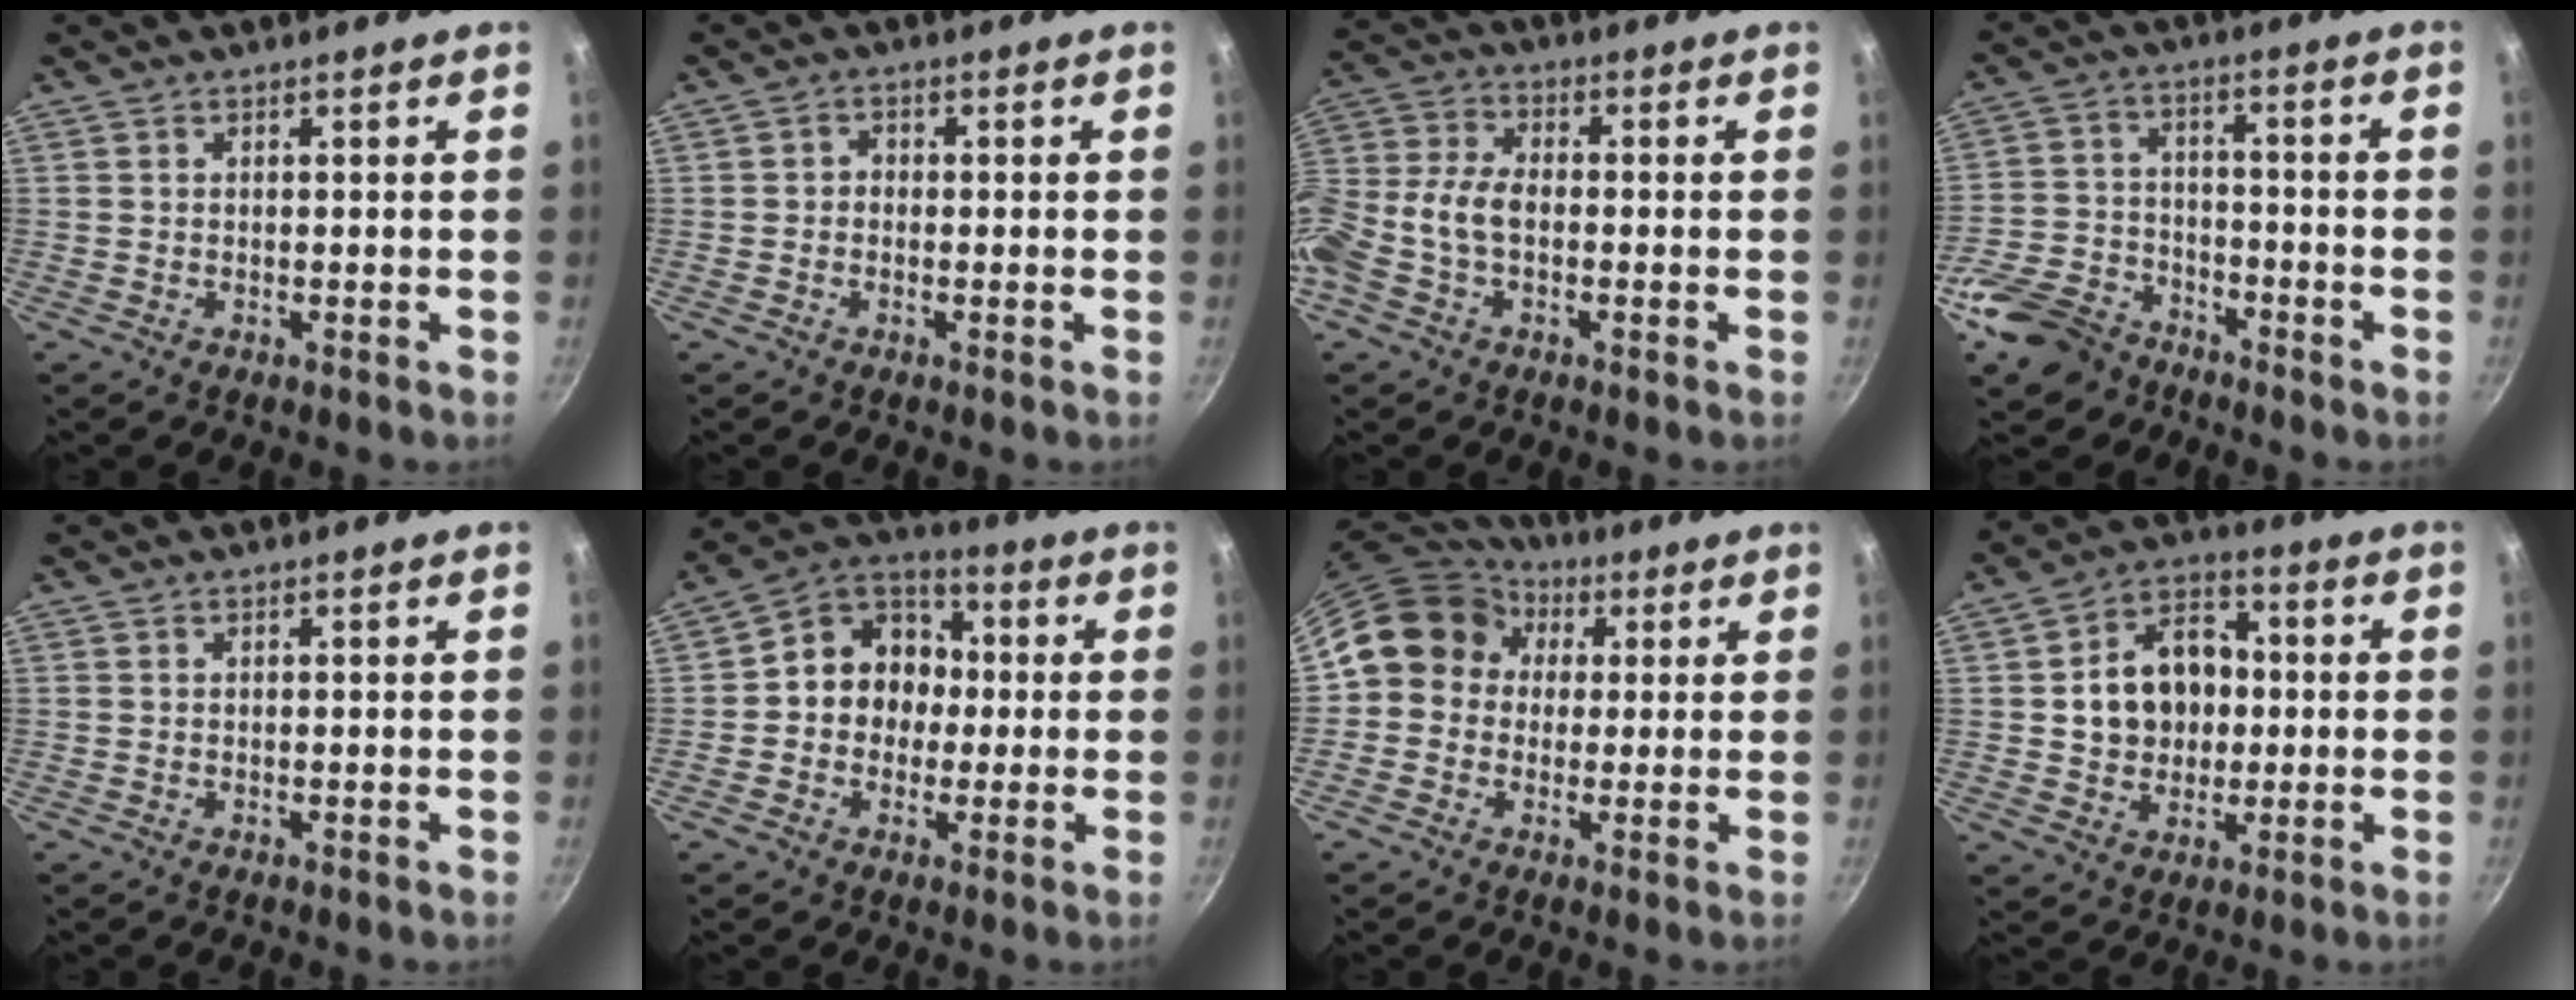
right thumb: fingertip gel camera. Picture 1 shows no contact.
{"total": 1.6, "force": [-0.5, 1.3, 0.6], "torque": [-0.006, 0.008, -0.013]}
{"total": 10.8, "force": [-2.4, 6.9, 7.9], "torque": [-0.160, 0.037, -0.064]}
{"total": 12.1, "force": [-8.1, 7.5, 5.0], "torque": [-0.093, 0.050, -0.156]}
{"total": 0.0}
{"total": 11.3, "force": [-0.2, 9.9, 5.5], "torque": [-0.038, 0.033, -0.026]}
{"total": 12.0, "force": [2.3, 10.7, 5.1], "torque": [-0.053, 0.025, 0.018]}
{"total": 13.0, "force": [0.7, 10.3, 7.9], "torque": [-0.094, 0.020, 0.007]}